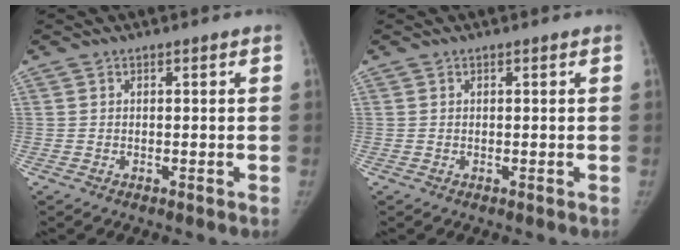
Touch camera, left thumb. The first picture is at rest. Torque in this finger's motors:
{"motor_torque": [0.01, -0.01, 0.25, -0.29, 0.07]}